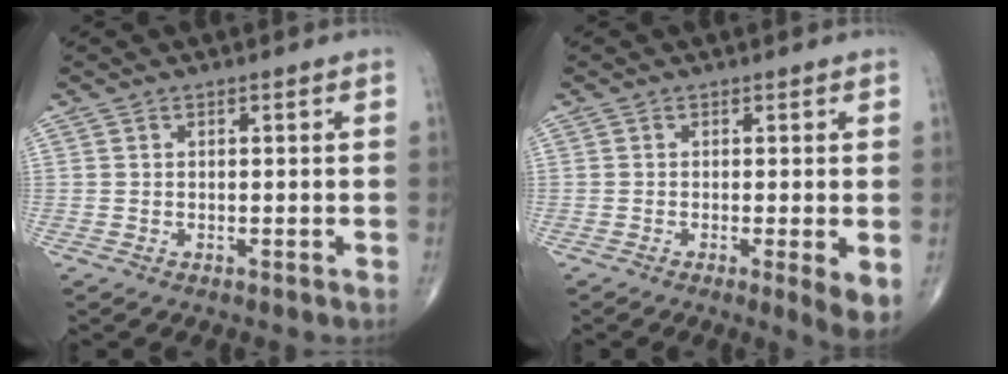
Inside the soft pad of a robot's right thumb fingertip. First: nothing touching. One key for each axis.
{"total": 4.4, "fx": -0.8, "fy": 0.6, "fz": 4.3, "tx": -0.071, "ty": -0.015, "tz": -0.018}